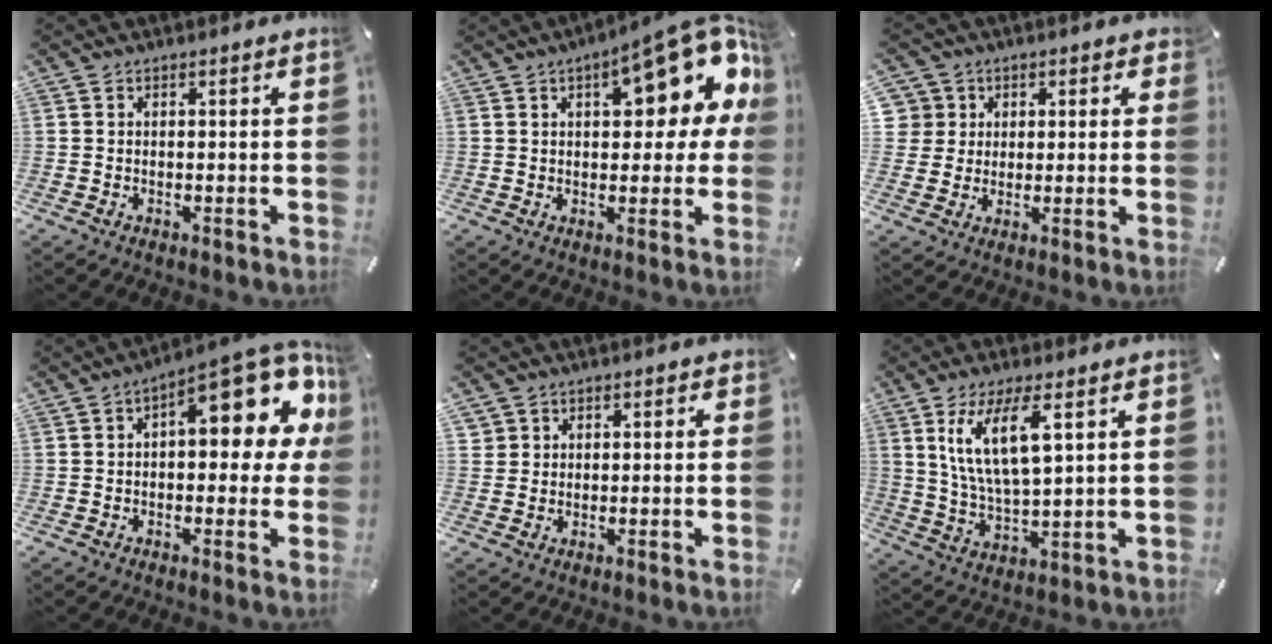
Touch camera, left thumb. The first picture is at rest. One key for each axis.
{"total": 17.4, "fx": 6.7, "fy": 7.4, "fz": 14.2, "tx": -0.169, "ty": -0.029, "tz": 0.104}
{"total": 6.9, "fx": 1.9, "fy": 6.6, "fz": 0.8, "tx": -0.016, "ty": -0.005, "tz": 0.037}
{"total": 16.3, "fx": 6.0, "fy": 7.2, "fz": 13.4, "tx": -0.165, "ty": -0.044, "tz": 0.094}
{"total": 2.8, "fx": 0.8, "fy": 2.7, "fz": 0.1, "tx": 0.008, "ty": -0.001, "tz": 0.012}
{"total": 11.9, "fx": 5.6, "fy": 3.8, "fz": 9.8, "tx": -0.213, "ty": -0.007, "tz": 0.094}